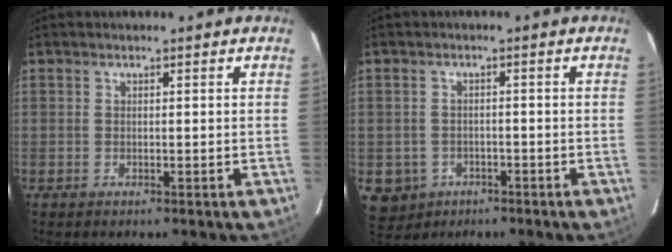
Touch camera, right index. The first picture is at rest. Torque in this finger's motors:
{"motor_torque": [-0.16, -0.06, -0.69, -0.21]}